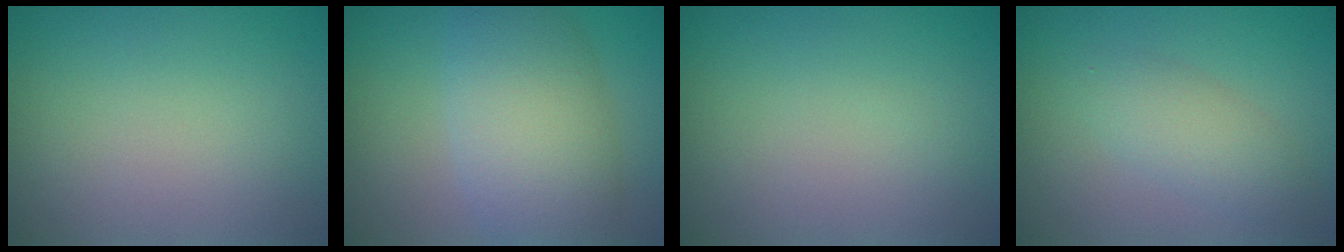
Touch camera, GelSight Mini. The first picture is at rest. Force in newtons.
{"total": 7.3, "press": 7.3, "slide": 0.3}
{"total": 0.0}
{"total": 2.8, "press": 2.8, "slide": 0.1}